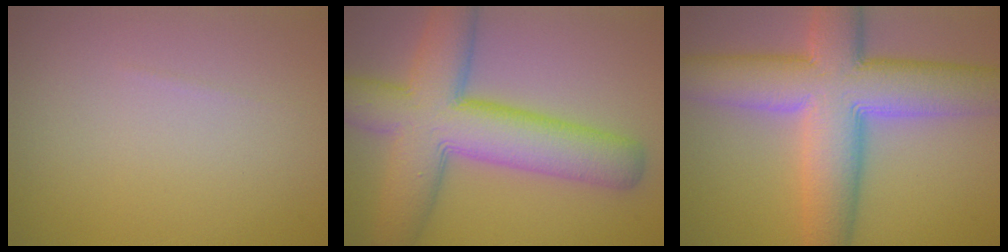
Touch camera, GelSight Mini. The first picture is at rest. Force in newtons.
{"total": 10.9, "press": 10.8, "slide": 0.4}
{"total": 12.1, "press": 12.0, "slide": 0.8}